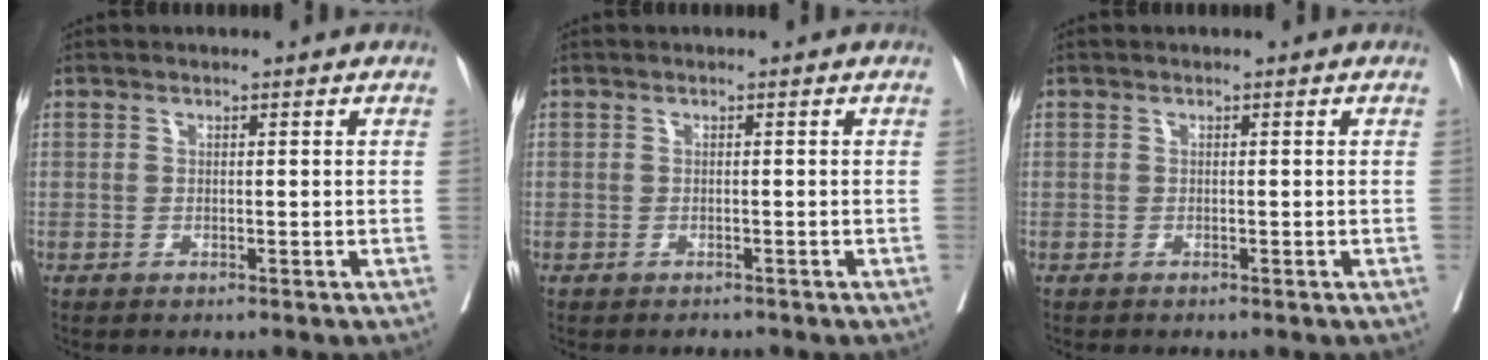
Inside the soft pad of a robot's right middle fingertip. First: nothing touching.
{"total": 0.8, "force": [-0.8, 0.4, 0.1], "torque": [-0.004, 0.000, -0.012]}
{"total": 0.0}